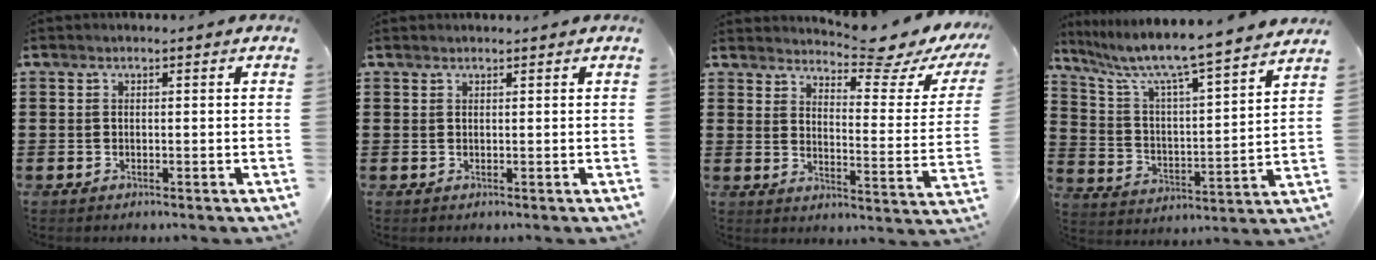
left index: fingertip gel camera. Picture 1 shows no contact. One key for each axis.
{"total": 0.7, "fx": 0.7, "fy": 0.1, "fz": -0.1, "tx": -0.001, "ty": 0.000, "tz": 0.014}
{"total": 6.3, "fx": 5.8, "fy": 0.0, "fz": 2.6, "tx": -0.048, "ty": -0.050, "tz": 0.090}
{"total": 7.0, "fx": 6.2, "fy": -0.4, "fz": 3.4, "tx": -0.095, "ty": -0.056, "tz": 0.093}